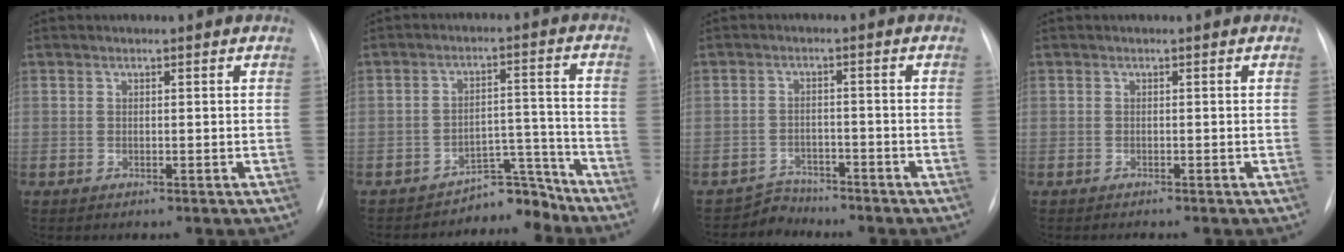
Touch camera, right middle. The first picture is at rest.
{"total": 5.9, "force": [-5.7, 1.6, -0.4], "torque": [0.019, 0.055, -0.083]}
{"total": 3.5, "force": [-3.1, 0.8, -1.4], "torque": [0.029, -0.002, -0.052]}
{"total": 0.8, "force": [-0.8, 0.0, 0.4], "torque": [-0.008, -0.003, -0.008]}